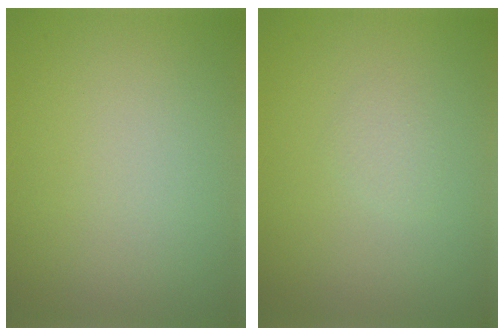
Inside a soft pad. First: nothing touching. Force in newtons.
{"total": 0.8, "press": 0.8, "slide": 0.1}